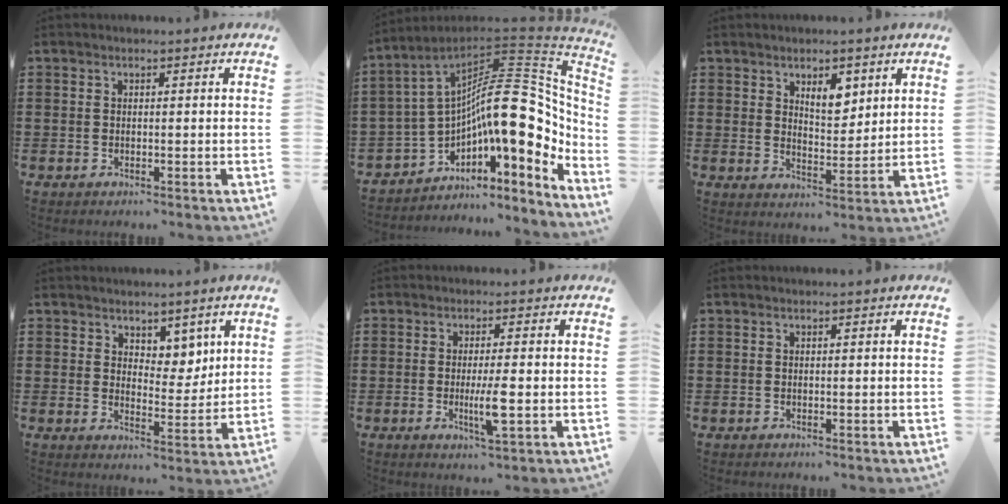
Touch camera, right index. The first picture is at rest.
{"total": 18.4, "force": [2.1, 8.4, 16.3], "torque": [-0.252, -0.013, 0.025]}
{"total": 5.2, "force": [2.9, 2.6, 3.4], "torque": [-0.051, -0.001, 0.047]}
{"total": 4.9, "force": [3.6, 3.3, 0.8], "torque": [-0.027, -0.004, 0.065]}
{"total": 5.2, "force": [-1.0, 0.5, 5.1], "torque": [-0.099, -0.012, -0.023]}
{"total": 0.0}